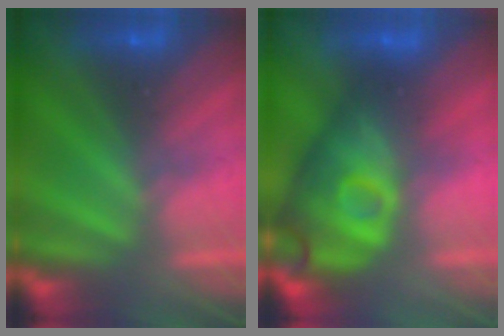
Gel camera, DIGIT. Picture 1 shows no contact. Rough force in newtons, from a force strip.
{"total": 4.6}